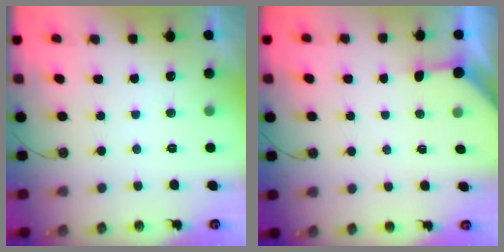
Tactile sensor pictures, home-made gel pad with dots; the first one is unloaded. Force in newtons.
{"total": 2.7, "press": 2.7, "slide": 0.4}